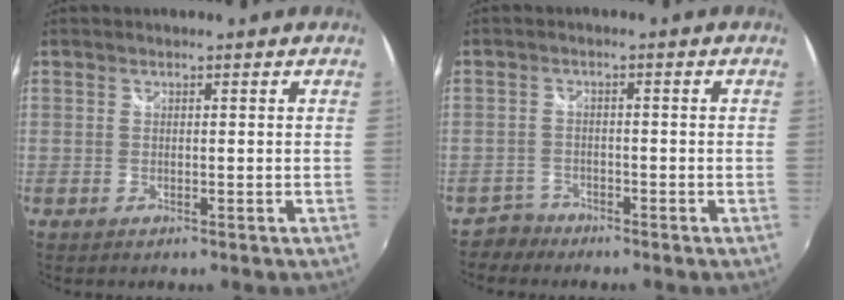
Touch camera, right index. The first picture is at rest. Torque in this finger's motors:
{"motor_torque": [-0.41, -0.19, 0.02, -0.01]}